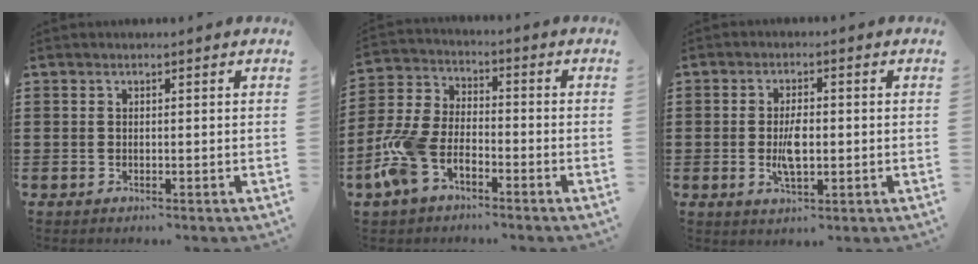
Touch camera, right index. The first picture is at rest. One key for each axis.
{"total": 7.8, "fx": -4.4, "fy": 3.9, "fz": 5.0, "tx": -0.141, "ty": -0.004, "tz": -0.093}
{"total": 4.8, "fx": -0.5, "fy": 2.0, "fz": 4.4, "tx": -0.094, "ty": -0.003, "tz": -0.013}